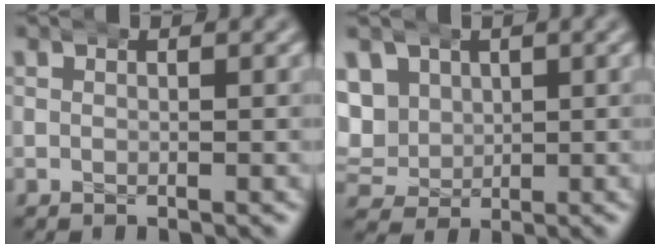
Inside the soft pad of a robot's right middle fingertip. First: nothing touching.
{"total": 8.6, "force": [1.3, 7.8, 3.3], "torque": [-0.103, -0.019, 0.021]}